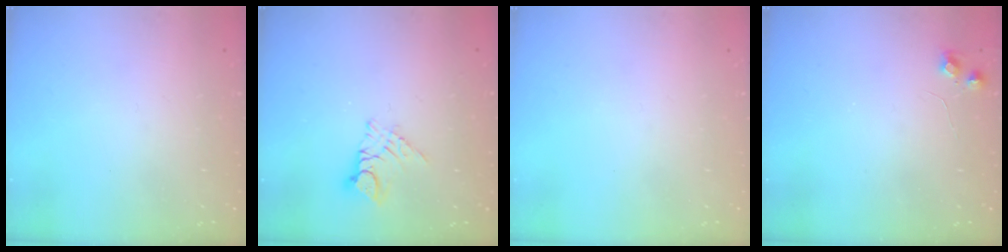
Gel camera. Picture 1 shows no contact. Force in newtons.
{"total": 8.5, "press": 8.5, "slide": 0.7}
{"total": 0.0}
{"total": 5.3, "press": 5.3, "slide": 0.7}